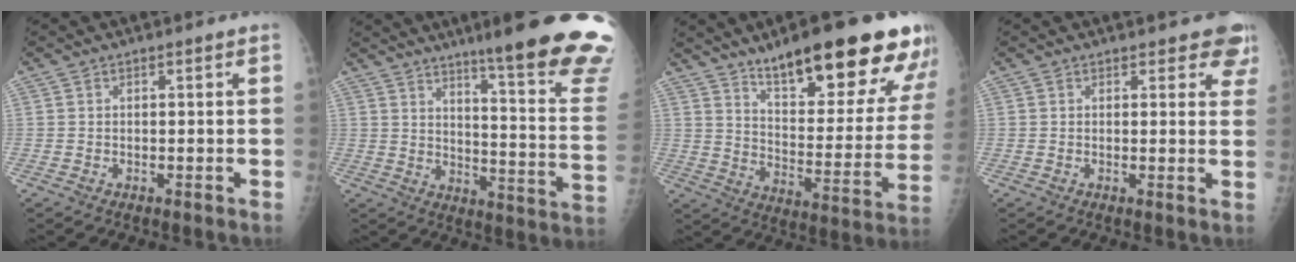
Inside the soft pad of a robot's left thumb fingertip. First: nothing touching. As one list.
[{"total": 25.7, "force": [19.0, 2.1, 17.2], "torque": [-0.193, -0.124, 0.247]}, {"total": 26.6, "force": [18.0, 7.4, 18.2], "torque": [-0.212, -0.078, 0.265]}, {"total": 5.7, "force": [4.8, 2.3, 1.9], "torque": [0.018, -0.020, 0.038]}]